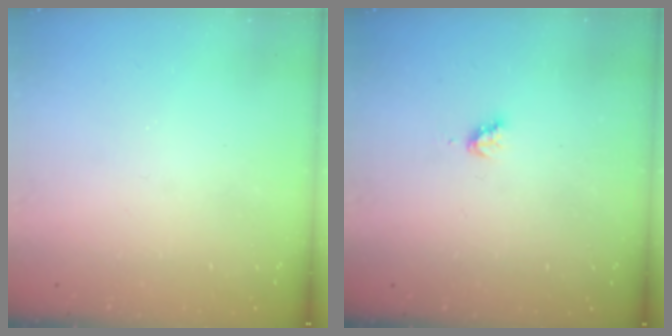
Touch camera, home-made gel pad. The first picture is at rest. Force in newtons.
{"total": 2.8, "press": 2.8, "slide": 0.3}